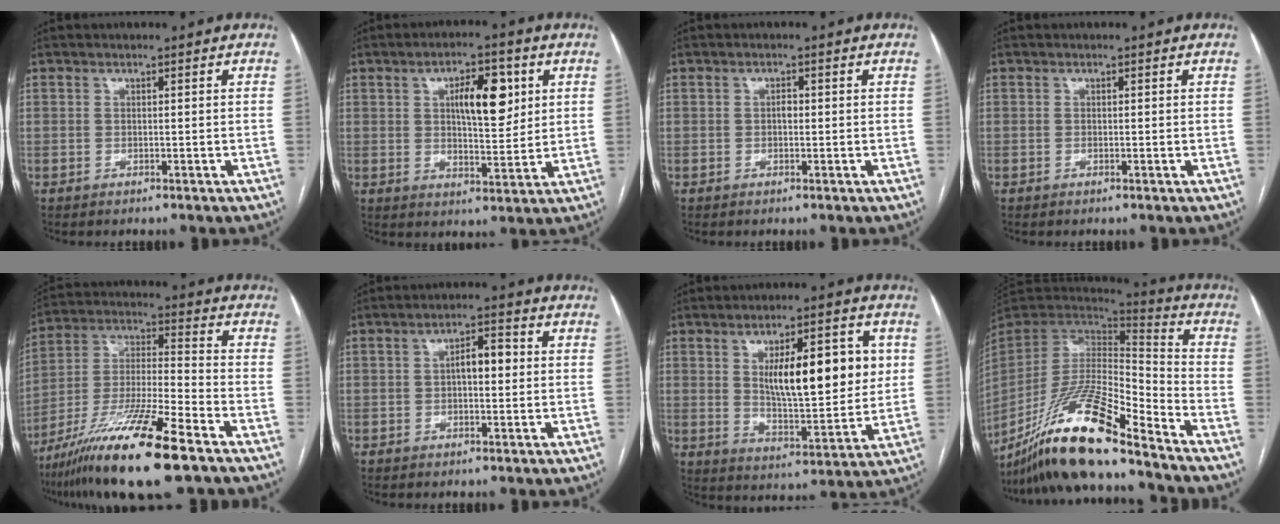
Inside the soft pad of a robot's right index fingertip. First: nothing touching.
{"total": 8.9, "force": [2.9, 3.2, 7.8], "torque": [-0.122, 0.010, 0.049]}
{"total": 1.0, "force": [0.0, 0.6, 0.8], "torque": [-0.010, 0.003, -0.002]}
{"total": 0.0}
{"total": 18.9, "force": [-12.1, 1.4, 14.4], "torque": [-0.282, -0.038, -0.219]}
{"total": 4.1, "force": [0.2, 1.6, 3.8], "torque": [-0.059, 0.017, 0.003]}
{"total": 14.5, "force": [3.4, 4.6, 13.3], "torque": [-0.200, 0.008, 0.059]}
{"total": 20.0, "force": [-15.2, 1.8, 12.8], "torque": [-0.268, -0.017, -0.285]}